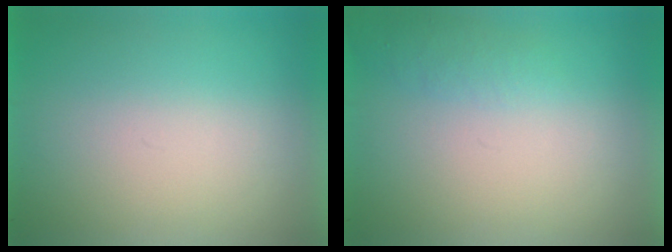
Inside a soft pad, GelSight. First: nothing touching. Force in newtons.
{"total": 1.3}